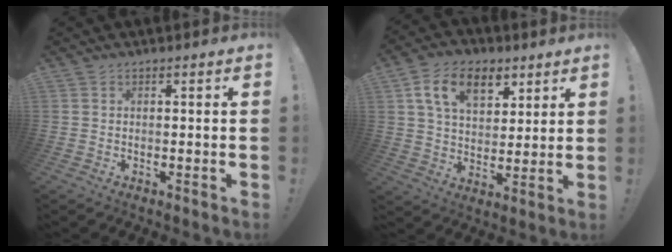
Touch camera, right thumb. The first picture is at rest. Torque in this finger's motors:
{"motor_torque": [-0.31, 0.94, 0.25, 0.01, 0.34]}